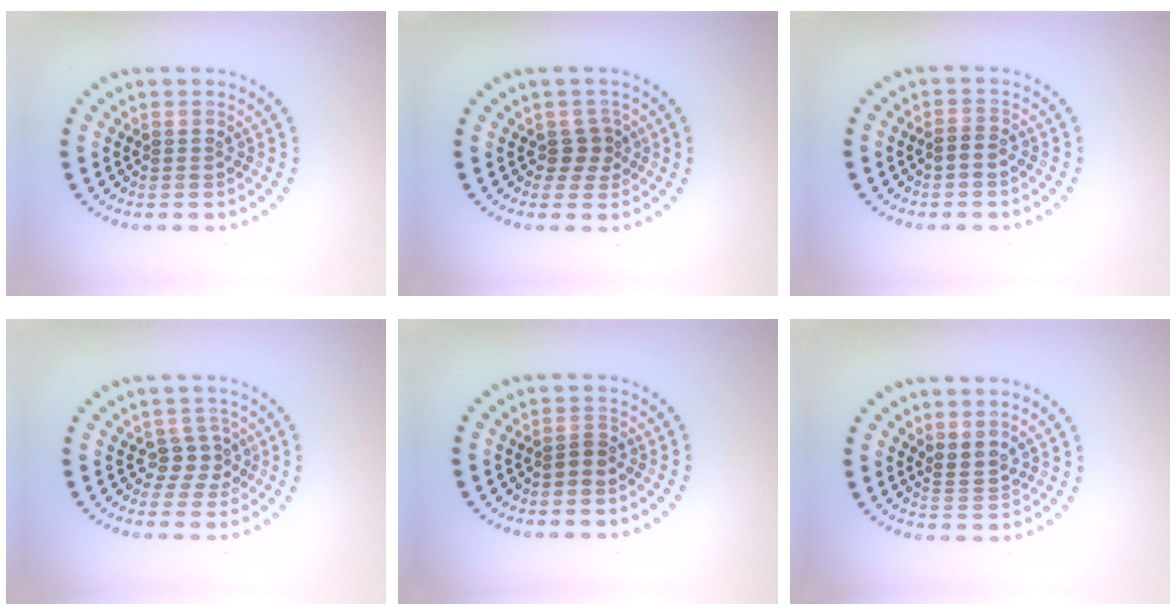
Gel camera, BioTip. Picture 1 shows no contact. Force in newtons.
{"total": 1.6, "press": 1.2, "slide": 1.0}
{"total": 0.9, "press": 0.9, "slide": 0.3}
{"total": 2.0, "press": 1.6, "slide": 1.3}
{"total": 1.2, "press": 1.0, "slide": 0.7}
{"total": 2.0, "press": 1.5, "slide": 1.3}